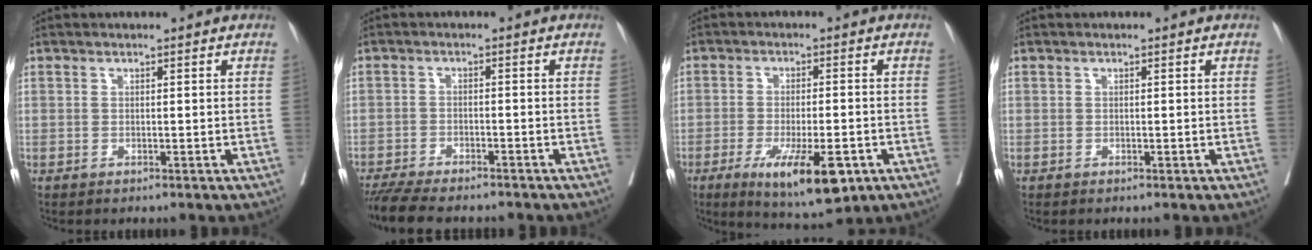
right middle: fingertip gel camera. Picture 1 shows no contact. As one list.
[{"total": 11.4, "force": [-9.9, 2.4, 5.0], "torque": [-0.080, -0.012, -0.150]}, {"total": 11.4, "force": [-5.3, 2.8, 9.6], "torque": [-0.153, -0.021, -0.074]}, {"total": 0.0}]